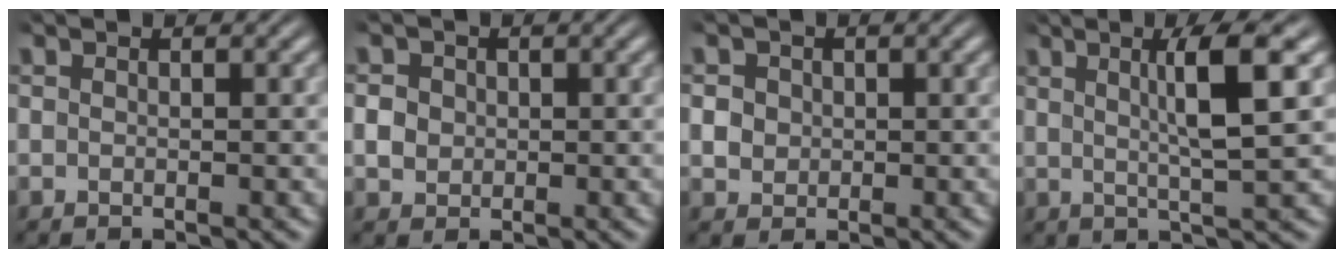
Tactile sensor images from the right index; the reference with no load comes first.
{"total": 2.2, "force": [0.0, 2.1, 0.8], "torque": [-0.018, -0.007, 0.004]}
{"total": 2.6, "force": [0.1, 2.5, 0.9], "torque": [-0.022, -0.008, 0.006]}
{"total": 4.9, "force": [2.1, -0.1, 4.4], "torque": [-0.066, 0.007, 0.036]}